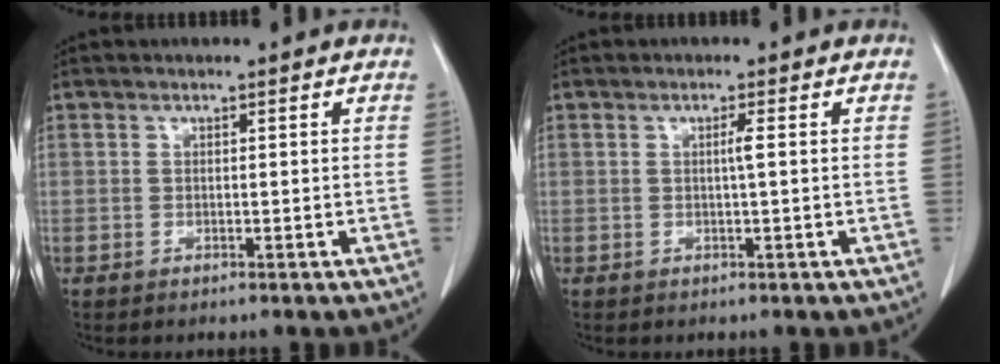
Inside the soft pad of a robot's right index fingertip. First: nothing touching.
{"total": 1.2, "force": [0.1, -0.2, 1.2], "torque": [-0.022, 0.001, 0.000]}